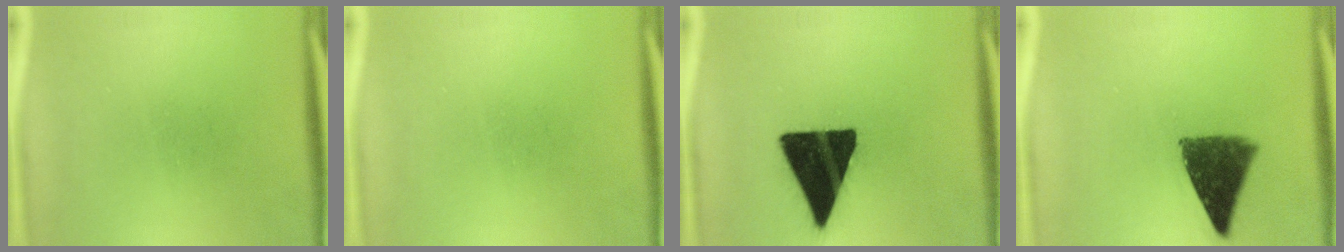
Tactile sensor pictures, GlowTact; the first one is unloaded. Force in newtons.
{"total": 0.0}
{"total": 19.9}
{"total": 10.4}